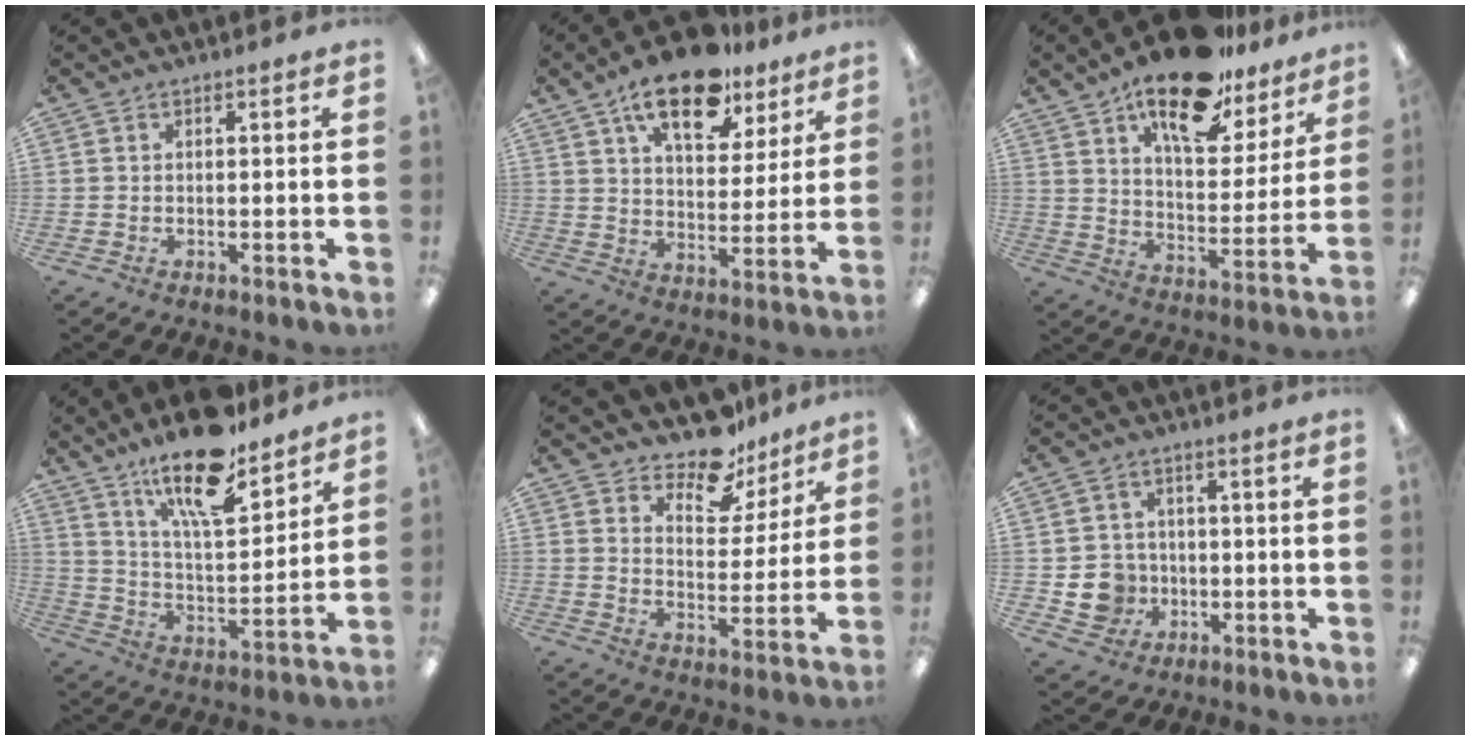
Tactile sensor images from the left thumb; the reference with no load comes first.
{"total": 17.1, "force": [11.8, 7.8, 9.6], "torque": [-0.147, -0.057, 0.202]}
{"total": 20.7, "force": [14.9, 8.4, 11.7], "torque": [-0.187, -0.079, 0.251]}
{"total": 18.5, "force": [14.1, 5.4, 10.7], "torque": [-0.184, -0.086, 0.238]}
{"total": 11.8, "force": [10.0, 5.1, 3.6], "torque": [-0.056, -0.076, 0.183]}
{"total": 7.1, "force": [-1.3, 6.7, 1.8], "torque": [-0.048, 0.015, -0.015]}